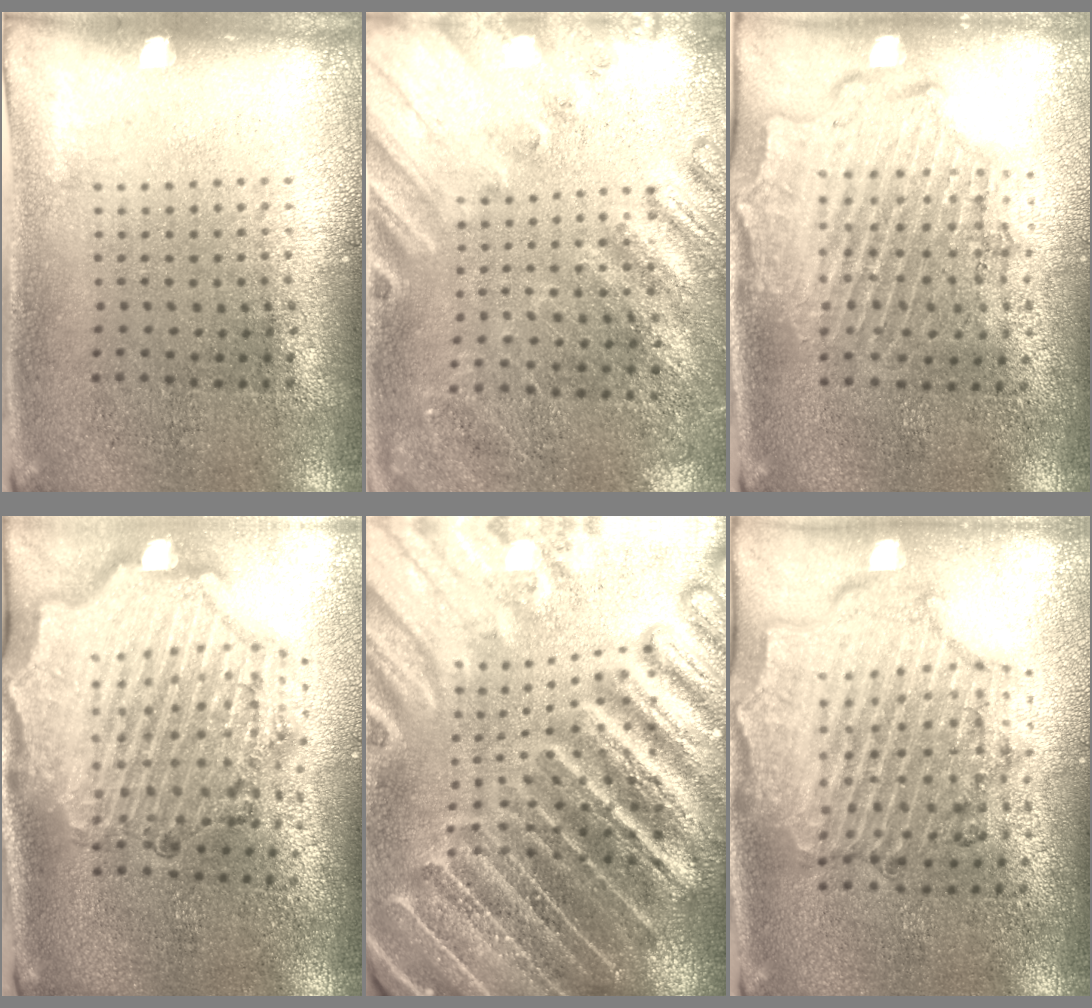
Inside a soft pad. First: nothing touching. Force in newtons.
{"total": 2.3, "press": 2.2, "slide": 0.6}
{"total": 1.8, "press": 1.7, "slide": 0.6}
{"total": 2.7, "press": 2.4, "slide": 1.1}
{"total": 5.1, "press": 4.6, "slide": 2.2}
{"total": 1.6, "press": 1.6, "slide": 0.3}